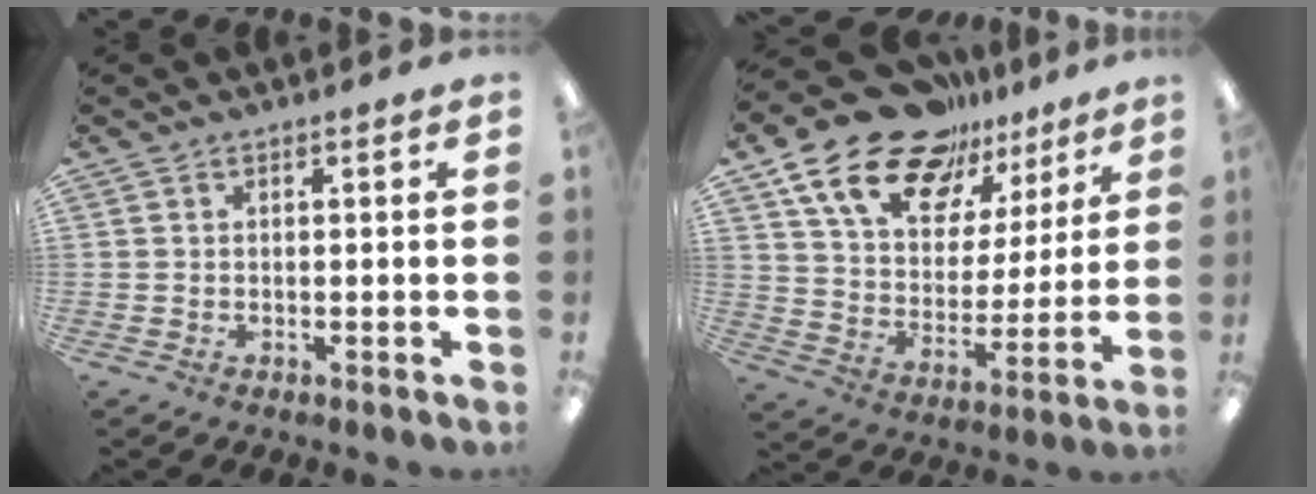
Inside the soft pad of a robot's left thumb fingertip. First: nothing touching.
{"total": 19.3, "force": [14.0, 10.1, 8.7], "torque": [-0.170, -0.082, 0.251]}